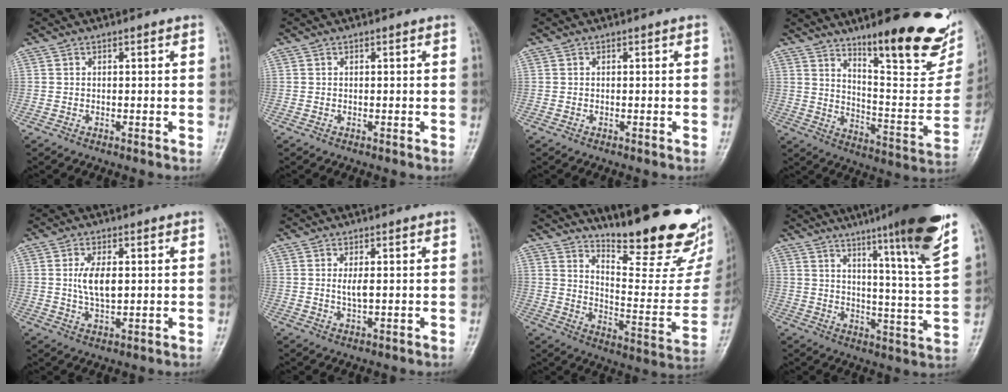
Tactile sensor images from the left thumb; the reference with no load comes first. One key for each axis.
{"total": 0.0}
{"total": 0.0}
{"total": 25.2, "fx": 16.4, "fy": 6.5, "fz": 18.0, "tx": -0.211, "ty": -0.090, "tz": 0.242}
{"total": 6.1, "fx": 0.9, "fy": 3.0, "fz": 5.3, "tx": -0.099, "ty": -0.008, "tz": 0.016}
{"total": 2.7, "fx": 0.5, "fy": 0.9, "fz": 2.5, "tx": -0.048, "ty": -0.006, "tz": 0.012}
{"total": 24.9, "fx": 19.5, "fy": 5.4, "fz": 14.6, "tx": -0.178, "ty": -0.142, "tz": 0.271}
{"total": 19.1, "fx": 12.4, "fy": 0.3, "fz": 14.6, "tx": -0.193, "ty": -0.069, "tz": 0.172}